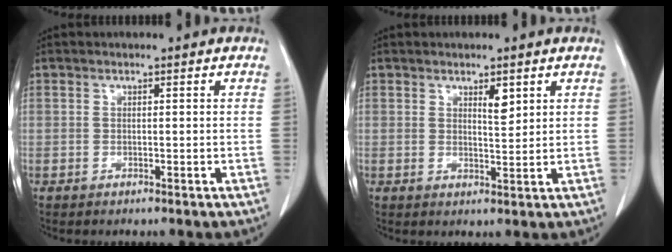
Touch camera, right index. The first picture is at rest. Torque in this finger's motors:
{"motor_torque": [0.10, 0.06, 0.00, 0.02]}